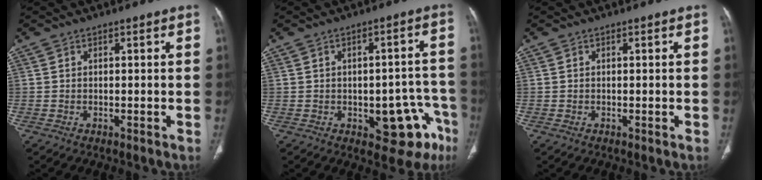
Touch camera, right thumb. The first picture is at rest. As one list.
[{"total": 11.6, "force": [-5.0, 6.1, 8.6], "torque": [-0.060, 0.040, -0.054]}, {"total": 0.0}]